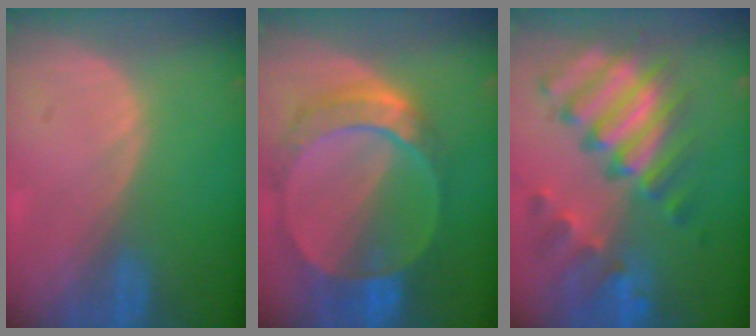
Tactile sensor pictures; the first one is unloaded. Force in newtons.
{"total": 9.6, "press": 8.3, "slide": 4.9}
{"total": 11.6, "press": 10.0, "slide": 5.9}